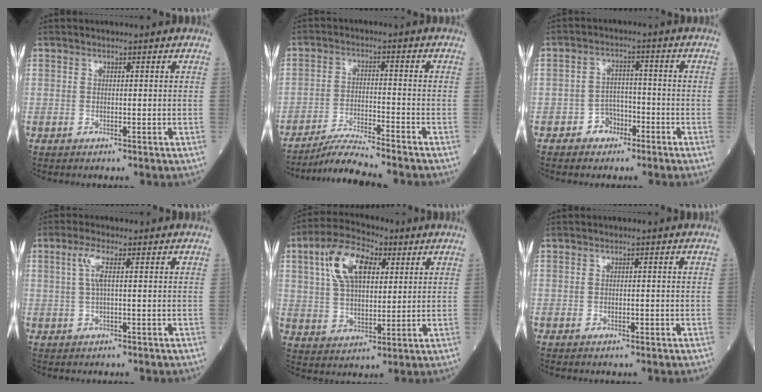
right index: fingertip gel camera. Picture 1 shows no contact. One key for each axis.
{"total": 7.0, "fx": -6.5, "fy": -1.3, "fz": 2.2, "tx": -0.038, "ty": -0.020, "tz": -0.114}
{"total": 3.6, "fx": -2.2, "fy": 2.7, "fz": 1.0, "tx": -0.010, "ty": 0.013, "tz": -0.036}
{"total": 2.8, "fx": 0.7, "fy": 0.3, "fz": 2.7, "tx": -0.063, "ty": 0.011, "tz": 0.017}
{"total": 11.9, "fx": 4.6, "fy": 5.8, "fz": 9.4, "tx": -0.192, "ty": 0.030, "tz": 0.087}
{"total": 0.5, "fx": -0.2, "fy": 0.2, "fz": 0.4, "tx": -0.007, "ty": 0.001, "tz": 0.000}